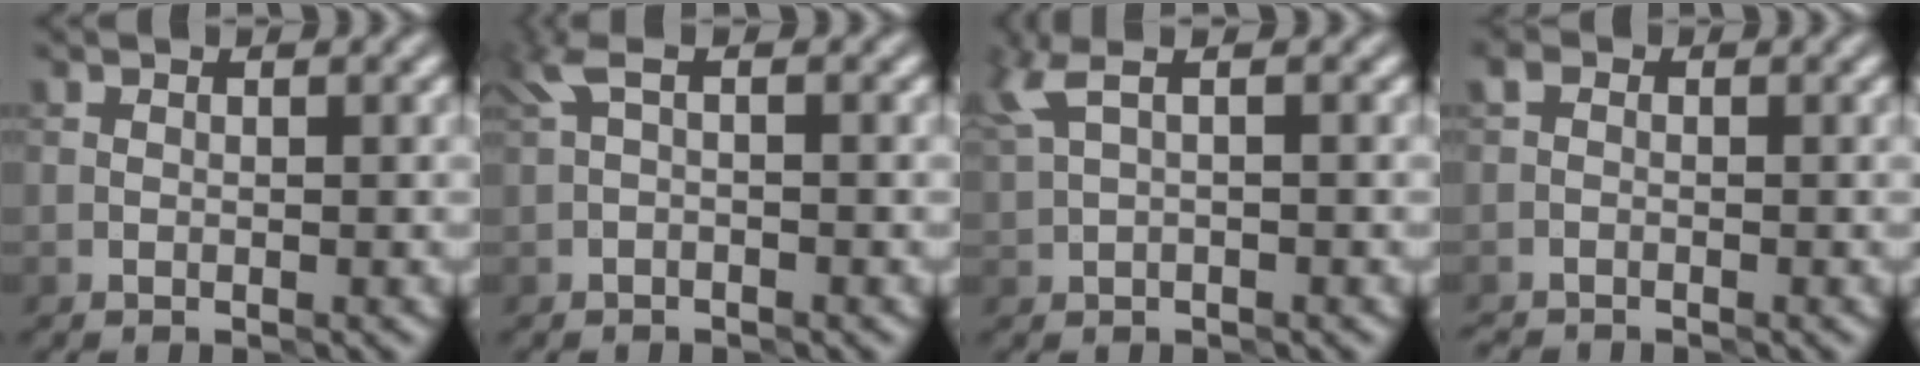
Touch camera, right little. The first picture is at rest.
{"total": 1.7, "force": [0.2, 0.4, 1.7], "torque": [-0.037, 0.008, -0.001]}
{"total": 2.5, "force": [1.2, 0.5, 2.1], "torque": [-0.047, 0.008, 0.027]}
{"total": 1.5, "force": [-1.3, 0.7, 0.3], "torque": [-0.006, -0.003, -0.032]}